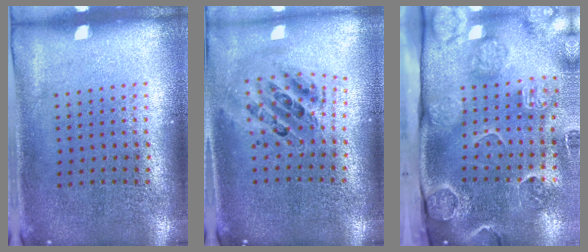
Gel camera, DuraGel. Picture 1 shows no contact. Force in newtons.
{"total": 1.0, "press": 0.9, "slide": 0.3}
{"total": 3.9, "press": 3.3, "slide": 2.1}